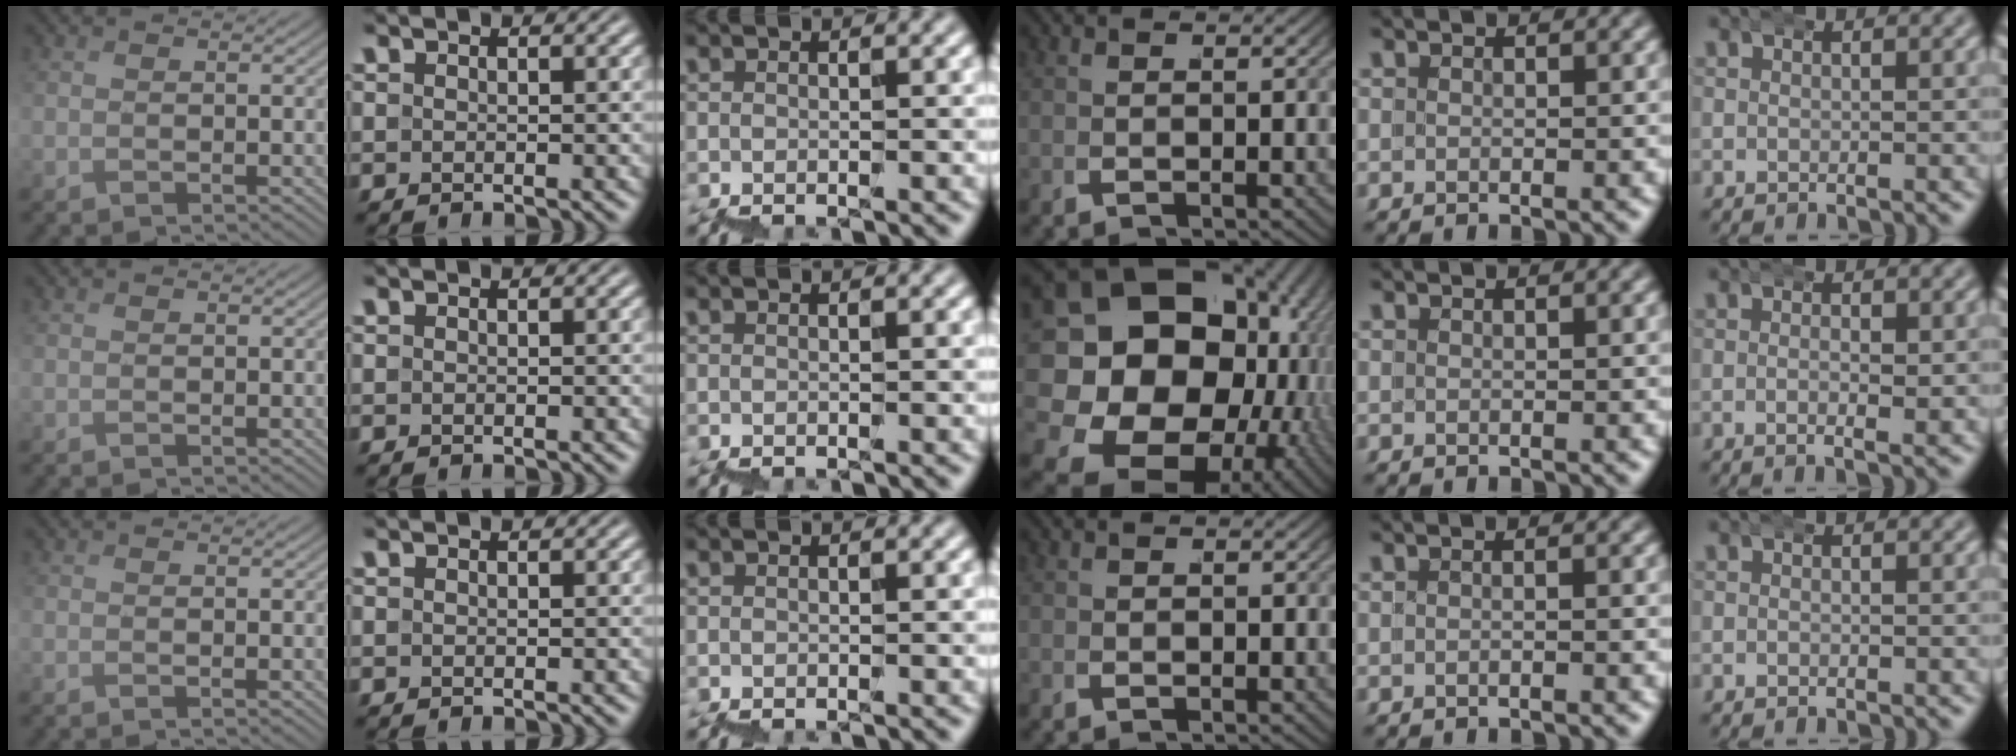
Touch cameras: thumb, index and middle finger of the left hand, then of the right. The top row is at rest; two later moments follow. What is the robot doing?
{"motion": "wrap", "object": "bubble wrap"}